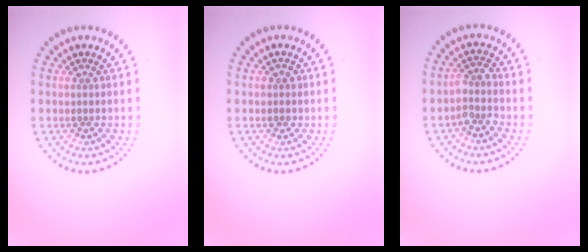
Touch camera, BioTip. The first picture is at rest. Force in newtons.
{"total": 1.0, "press": 0.9, "slide": 0.3}
{"total": 2.2, "press": 1.7, "slide": 1.4}